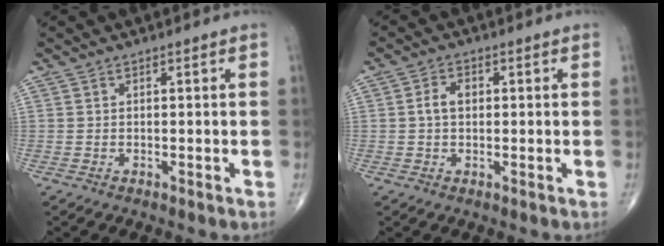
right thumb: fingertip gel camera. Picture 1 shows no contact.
{"total": 3.4, "force": [0.3, 2.3, 2.5], "torque": [-0.046, 0.010, 0.002]}